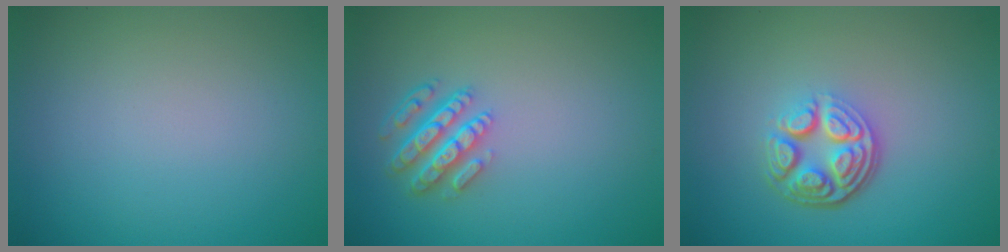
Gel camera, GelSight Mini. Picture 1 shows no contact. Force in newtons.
{"total": 4.3, "press": 3.3, "slide": 2.7}
{"total": 5.0, "press": 3.5, "slide": 3.5}